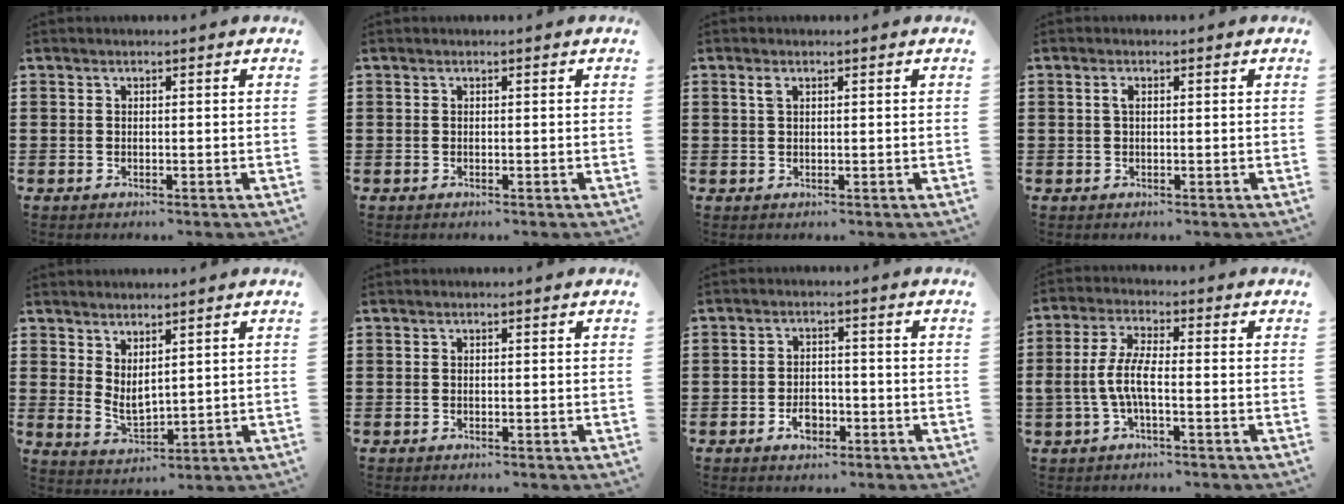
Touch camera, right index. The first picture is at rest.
{"total": 0.0}
{"total": 1.2, "force": [0.6, 0.5, 1.0], "torque": [-0.022, 0.005, 0.009]}
{"total": 1.2, "force": [0.2, 0.5, 1.0], "torque": [-0.021, 0.004, 0.003]}
{"total": 3.0, "force": [2.1, 1.1, 1.7], "torque": [-0.040, -0.009, 0.042]}
{"total": 0.0}
{"total": 3.3, "force": [-1.6, 2.1, 1.9], "torque": [-0.029, -0.001, -0.031]}
{"total": 5.5, "force": [-1.4, 1.6, 5.0], "torque": [-0.124, -0.006, -0.037]}